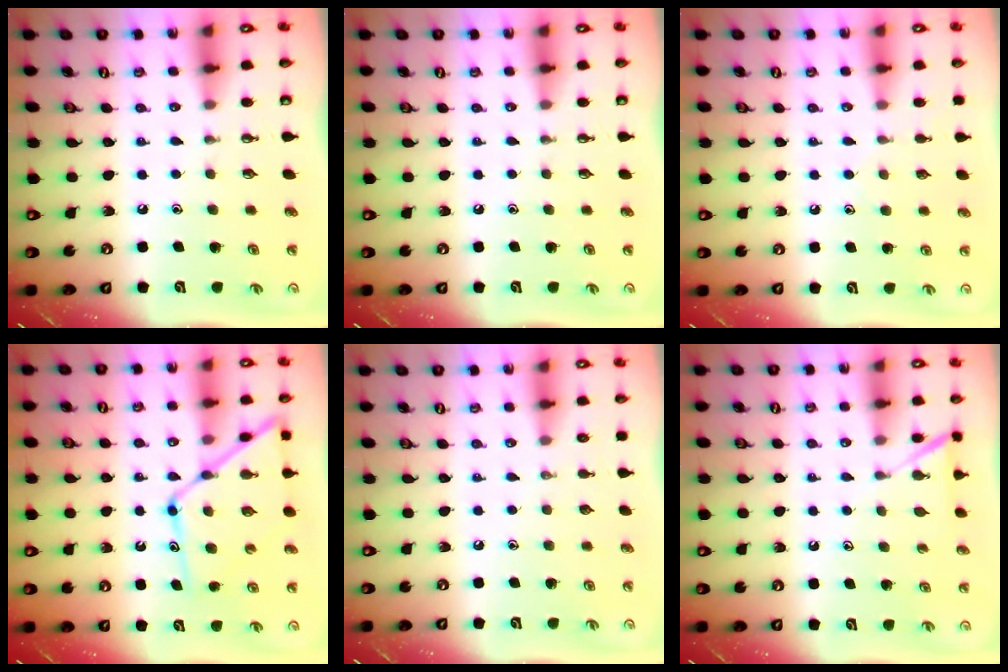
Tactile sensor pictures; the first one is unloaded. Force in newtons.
{"total": 0.0}
{"total": 6.6, "press": 6.5, "slide": 0.6}
{"total": 13.8, "press": 13.7, "slide": 1.3}
{"total": 0.0}
{"total": 5.9, "press": 5.9, "slide": 0.5}